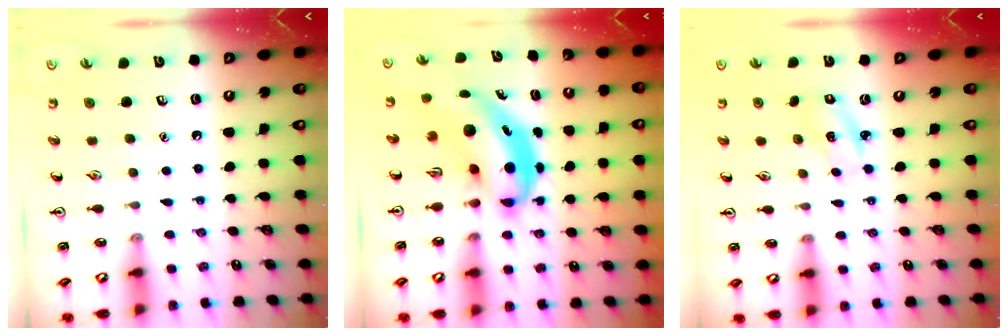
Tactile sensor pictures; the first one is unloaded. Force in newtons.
{"total": 7.5, "press": 7.2, "slide": 2.0}
{"total": 2.2, "press": 2.1, "slide": 0.5}